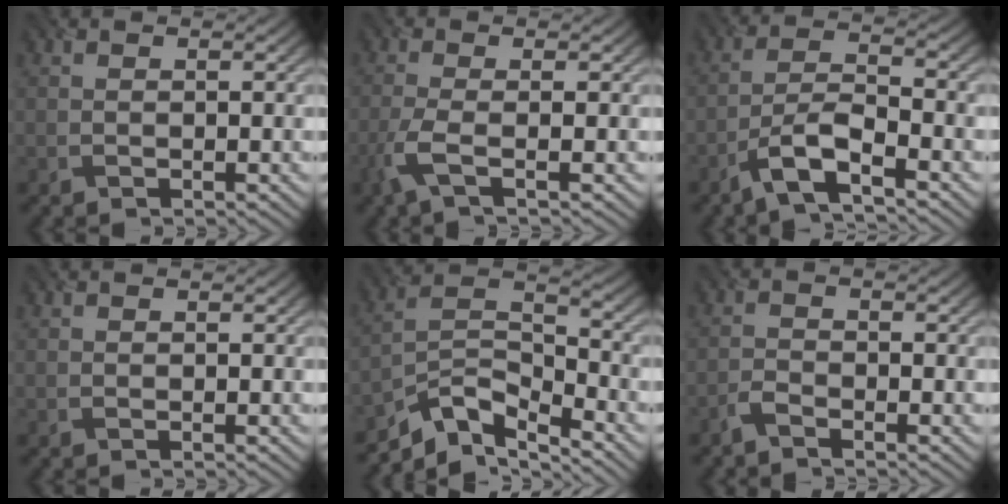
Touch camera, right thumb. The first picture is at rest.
{"total": 3.4, "force": [-1.5, 0.6, 3.0], "torque": [-0.071, 0.001, -0.043]}
{"total": 6.3, "force": [-4.2, 1.5, 4.5], "torque": [-0.089, 0.003, -0.089]}
{"total": 0.0}
{"total": 8.5, "force": [-6.4, 3.1, 4.6], "torque": [-0.079, -0.007, -0.139]}
{"total": 1.8, "force": [-1.5, 0.3, 0.8], "torque": [-0.020, 0.000, -0.039]}